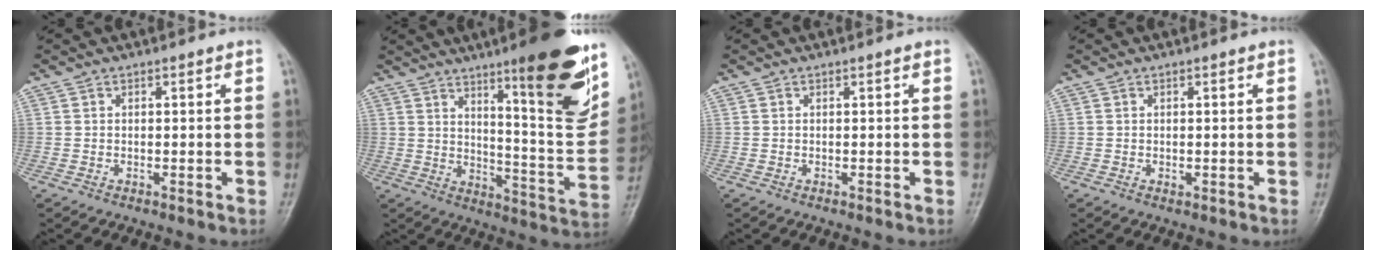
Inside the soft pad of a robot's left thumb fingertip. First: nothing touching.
{"total": 20.2, "force": [11.5, 3.6, 16.2], "torque": [-0.182, -0.069, 0.171]}
{"total": 0.0}
{"total": 0.8, "force": [0.0, 0.5, 0.6], "torque": [-0.006, -0.002, 0.002]}